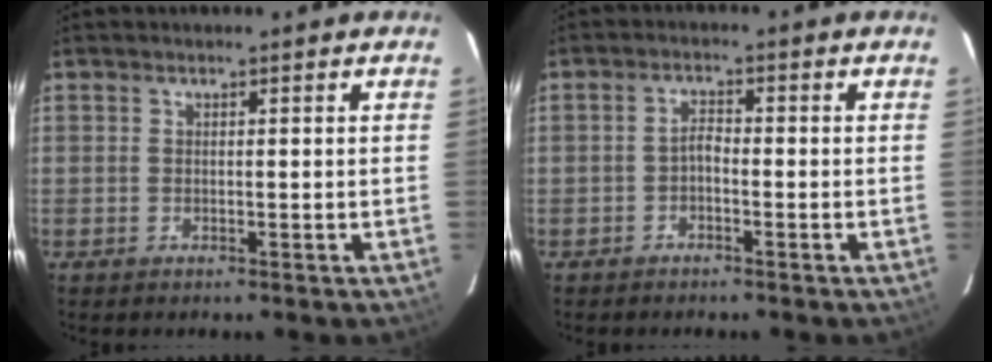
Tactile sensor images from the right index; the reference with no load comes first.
{"total": 1.7, "force": [-1.2, 0.7, 1.1], "torque": [-0.021, 0.007, -0.022]}